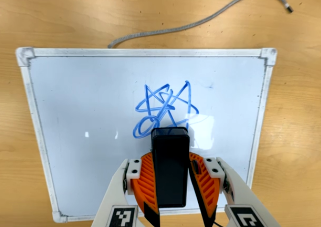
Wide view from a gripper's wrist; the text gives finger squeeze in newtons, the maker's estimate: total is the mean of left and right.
{"total": 6.0, "left": 5.7, "right": 6.4}